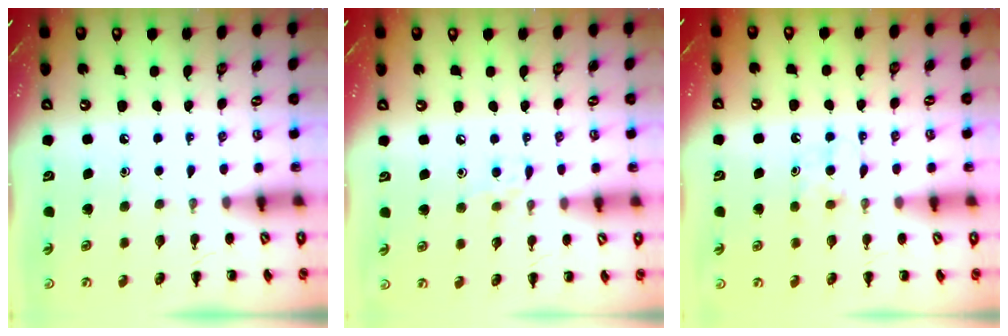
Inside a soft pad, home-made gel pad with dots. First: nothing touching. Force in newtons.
{"total": 5.4, "press": 5.1, "slide": 2.0}
{"total": 4.9, "press": 4.7, "slide": 1.4}